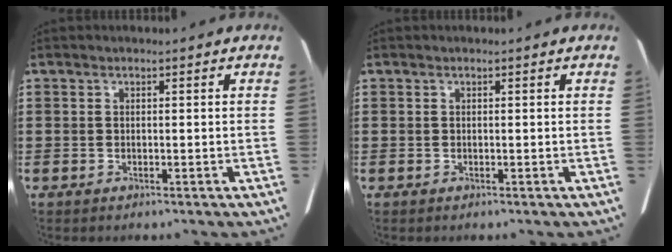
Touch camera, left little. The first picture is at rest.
{"total": 0.0}